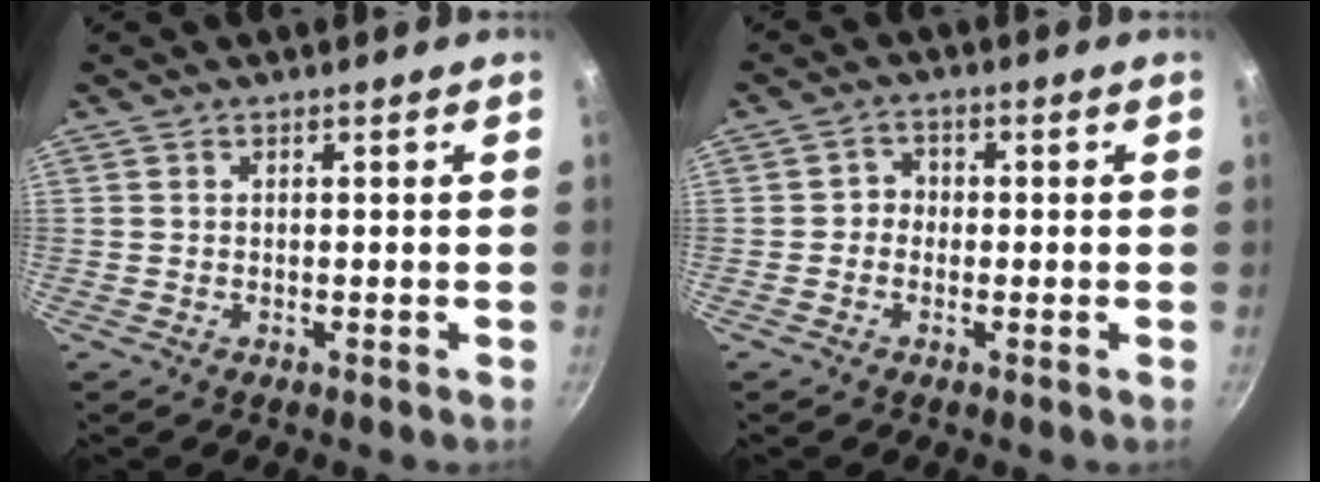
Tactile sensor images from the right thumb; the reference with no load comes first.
{"total": 2.7, "force": [-0.6, 2.4, 0.9], "torque": [0.007, 0.011, -0.016]}